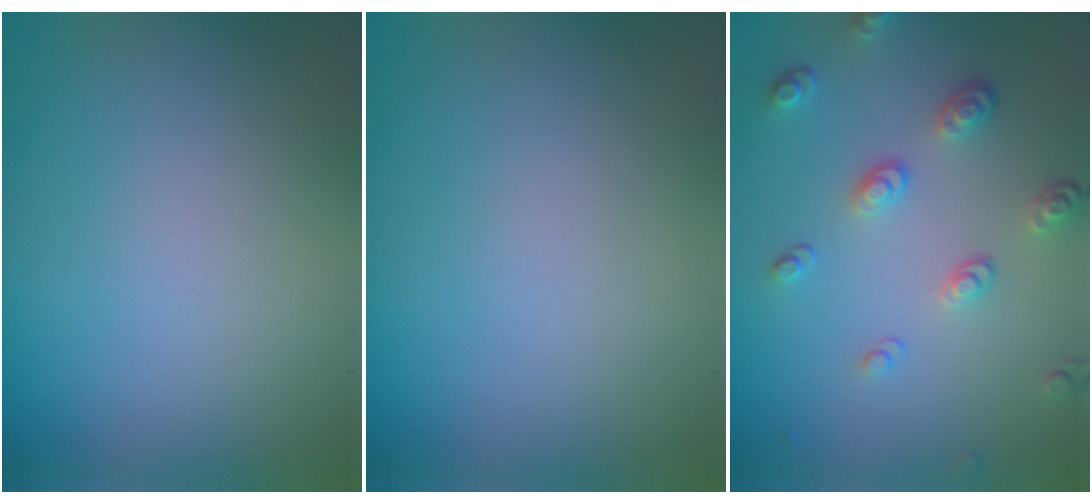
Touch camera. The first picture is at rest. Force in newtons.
{"total": 0.0}
{"total": 3.2, "press": 2.5, "slide": 2.1}